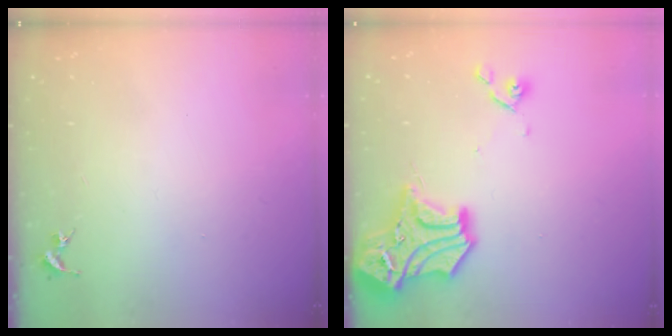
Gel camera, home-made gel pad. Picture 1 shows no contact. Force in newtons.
{"total": 17.6, "press": 17.4, "slide": 2.2}